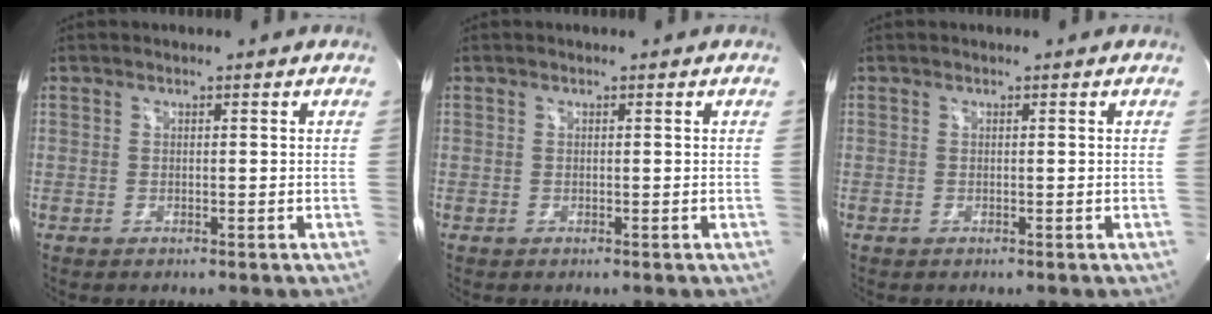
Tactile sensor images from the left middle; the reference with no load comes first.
{"total": 0.0}
{"total": 0.0}